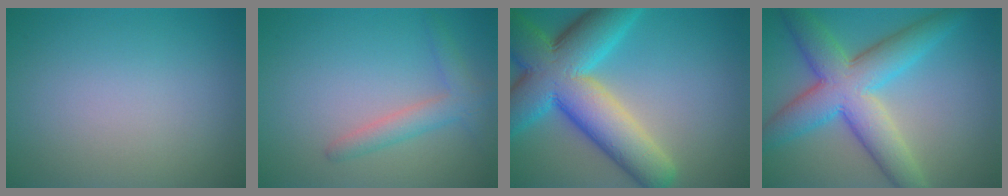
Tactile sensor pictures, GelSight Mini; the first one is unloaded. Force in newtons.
{"total": 2.6, "press": 2.5, "slide": 0.1}
{"total": 12.5, "press": 12.5, "slide": 0.4}
{"total": 8.7, "press": 8.7, "slide": 0.2}